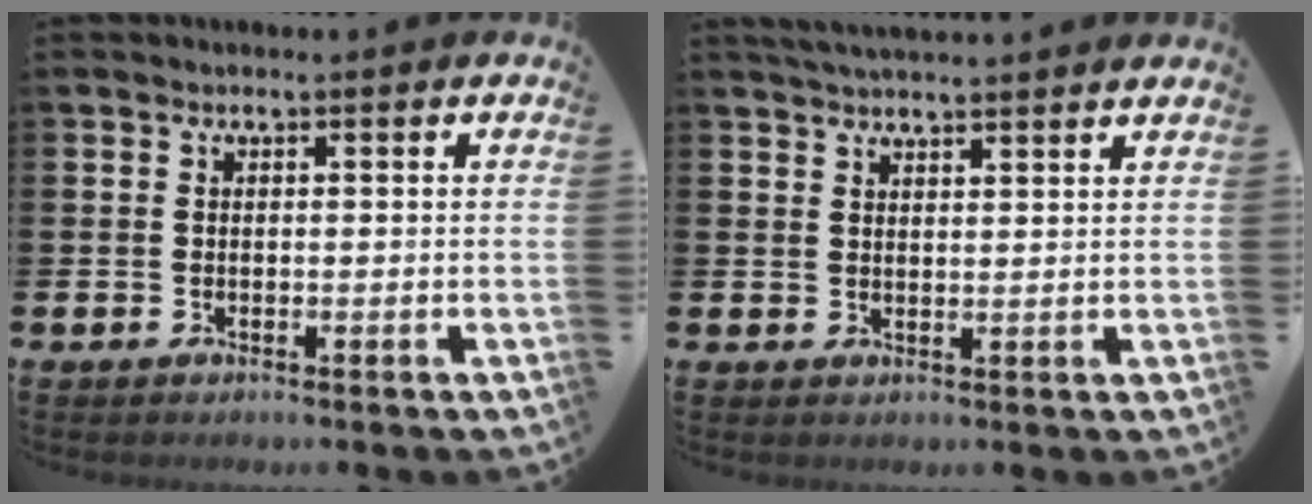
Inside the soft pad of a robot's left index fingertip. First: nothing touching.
{"total": 3.3, "force": [3.2, -0.3, 0.4], "torque": [-0.011, -0.012, 0.059]}